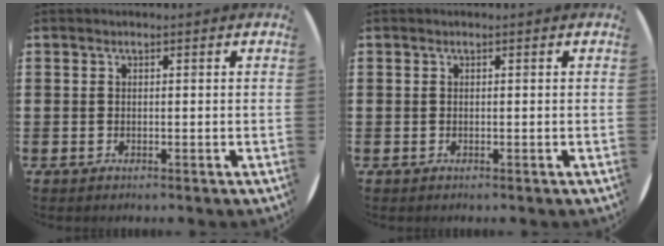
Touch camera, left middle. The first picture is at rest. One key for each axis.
{"total": 0.0}